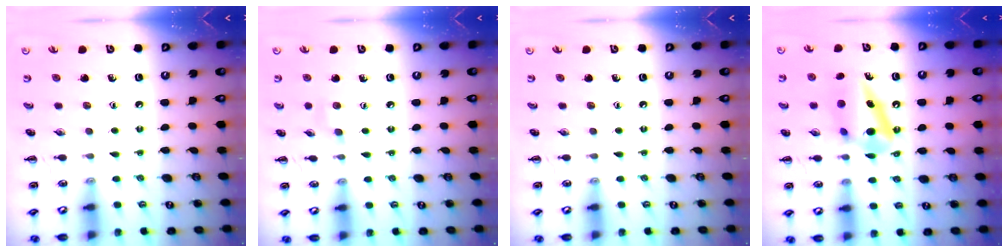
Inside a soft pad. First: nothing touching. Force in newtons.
{"total": 5.2, "press": 4.8, "slide": 2.0}
{"total": 0.0}
{"total": 11.1, "press": 11.1, "slide": 0.5}